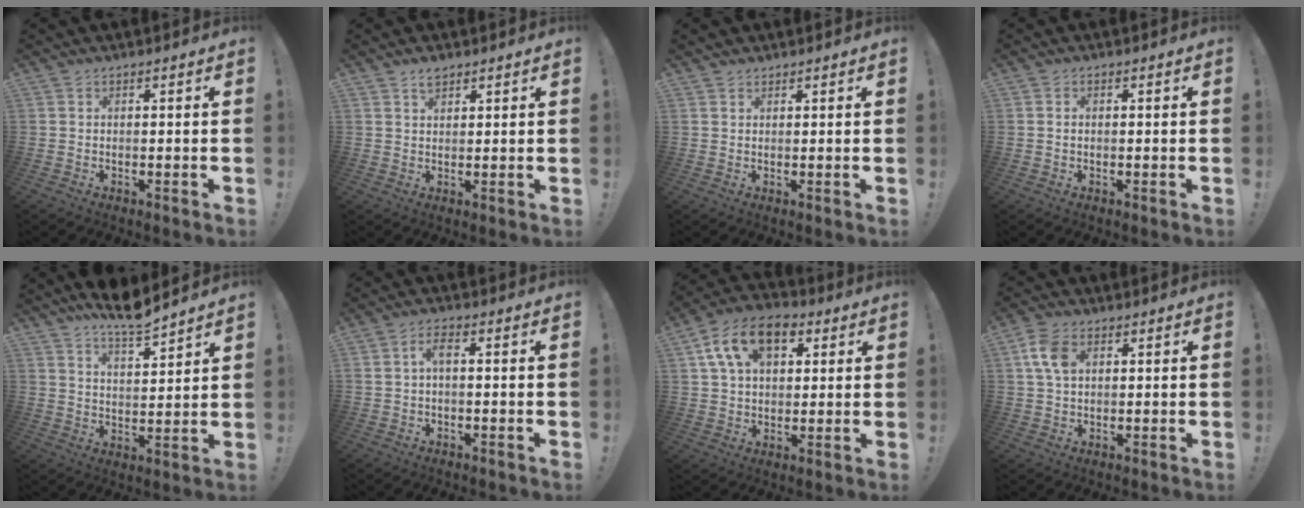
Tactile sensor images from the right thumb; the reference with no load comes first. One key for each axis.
{"total": 2.7, "fx": 2.0, "fy": 1.5, "fz": 1.0, "tx": -0.011, "ty": -0.007, "tz": 0.034}
{"total": 1.2, "fx": 0.9, "fy": 0.7, "fz": 0.1, "tx": 0.003, "ty": -0.002, "tz": 0.017}
{"total": 0.7, "fx": 0.0, "fy": 0.6, "fz": 0.4, "tx": -0.010, "ty": 0.005, "tz": 0.000}
{"total": 8.8, "fx": 7.7, "fy": 1.2, "fz": 4.0, "tx": -0.071, "ty": -0.057, "tz": 0.136}
{"total": 3.8, "fx": -0.1, "fy": 1.4, "fz": 3.5, "tx": -0.074, "ty": 0.008, "tz": -0.005}
{"total": 14.7, "fx": 6.1, "fy": 9.5, "fz": 9.4, "tx": -0.155, "ty": -0.007, "tz": 0.115}
{"total": 7.3, "fx": 1.8, "fy": 4.7, "fz": 5.4, "tx": -0.102, "ty": 0.003, "tz": 0.035}